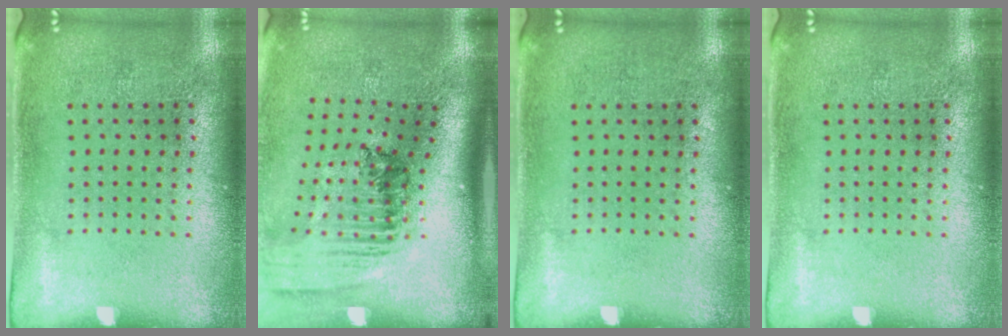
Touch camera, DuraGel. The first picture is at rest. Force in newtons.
{"total": 2.3, "press": 1.6, "slide": 1.6}
{"total": 0.0}
{"total": 0.0}